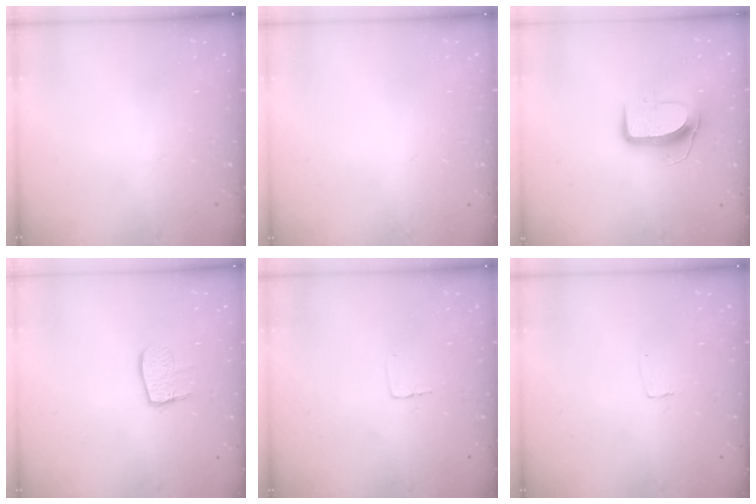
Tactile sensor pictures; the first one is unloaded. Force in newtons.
{"total": 0.0}
{"total": 9.5, "press": 9.5, "slide": 0.5}
{"total": 8.0, "press": 8.0, "slide": 0.5}
{"total": 2.7, "press": 2.7, "slide": 0.1}
{"total": 3.0, "press": 3.0, "slide": 0.2}